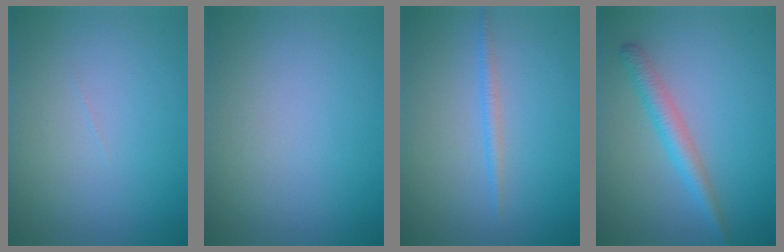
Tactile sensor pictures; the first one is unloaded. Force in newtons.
{"total": 0.0}
{"total": 1.2, "press": 1.2, "slide": 0.1}
{"total": 2.8, "press": 2.8, "slide": 0.0}